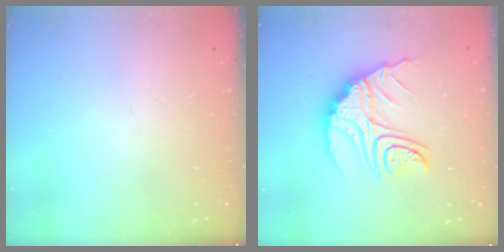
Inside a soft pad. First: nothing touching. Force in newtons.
{"total": 16.1, "press": 16.1, "slide": 1.2}